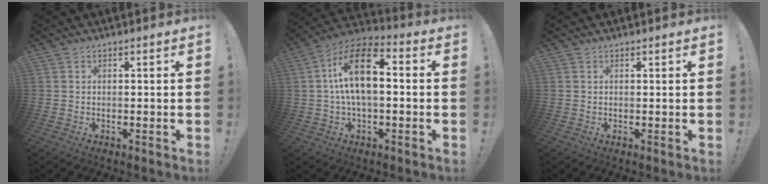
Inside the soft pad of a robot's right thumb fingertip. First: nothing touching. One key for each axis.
{"total": 16.6, "fx": 2.1, "fy": 8.5, "fz": 14.2, "tx": -0.255, "ty": 0.009, "tz": 0.033}
{"total": 0.8, "fx": 0.8, "fy": 0.0, "fz": -0.3, "tx": 0.012, "ty": -0.003, "tz": 0.013}